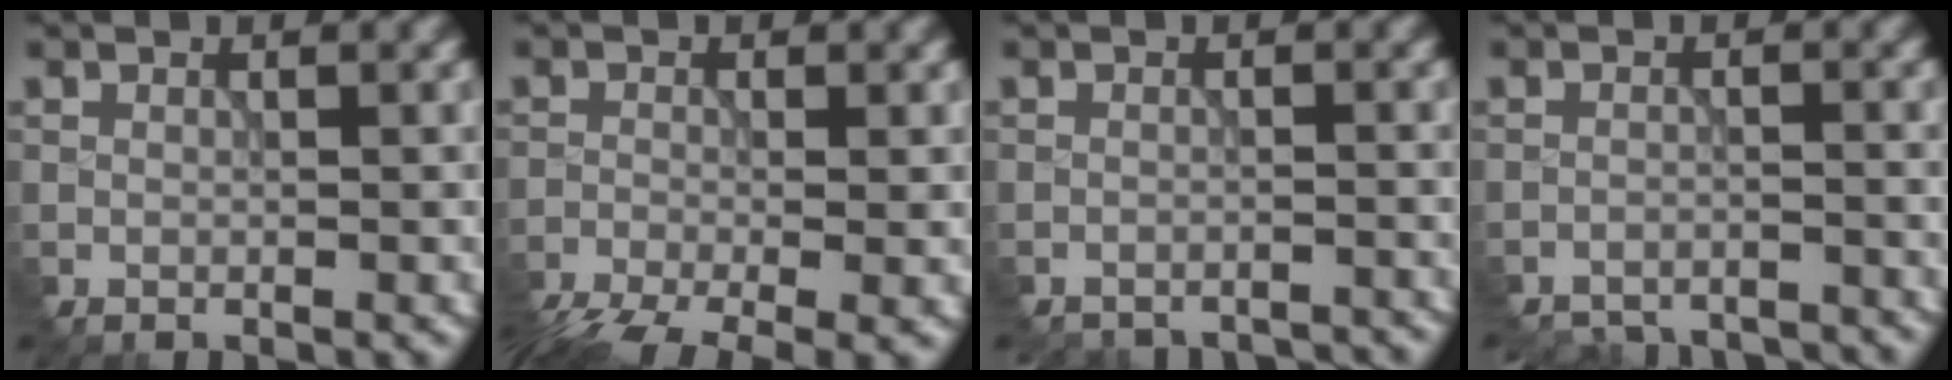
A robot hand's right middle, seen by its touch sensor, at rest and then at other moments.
{"total": 7.4, "force": [-5.1, 2.4, 4.8], "torque": [-0.085, -0.031, -0.074]}
{"total": 5.7, "force": [-5.6, 0.8, 0.5], "torque": [0.005, 0.002, -0.069]}
{"total": 8.8, "force": [-8.6, 1.4, 0.3], "torque": [0.013, 0.008, -0.106]}